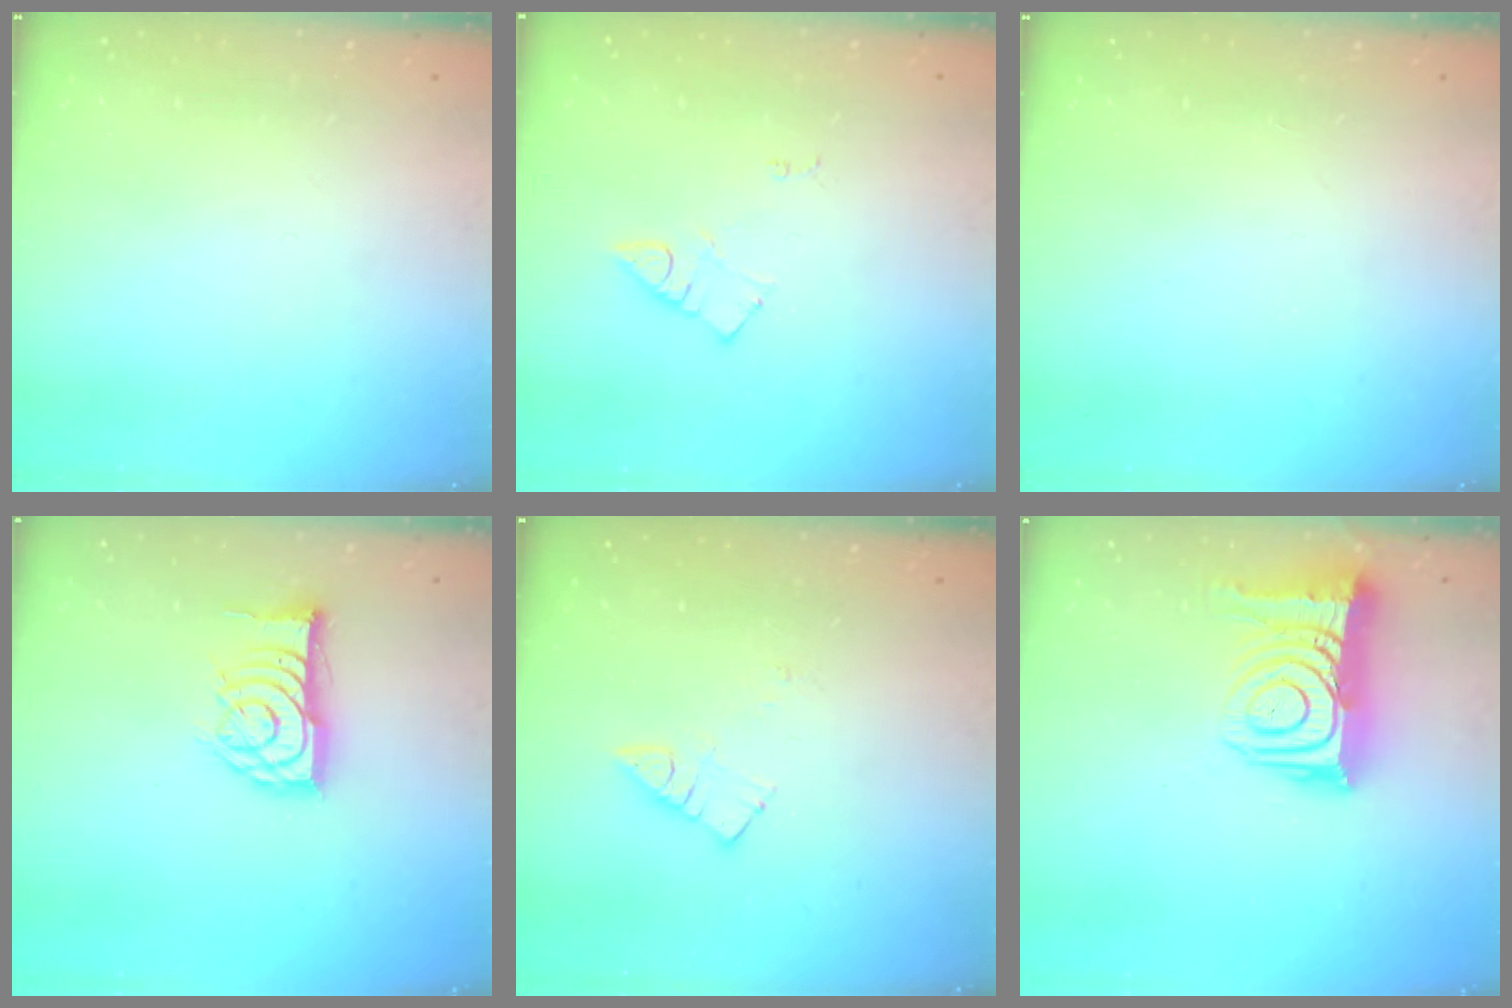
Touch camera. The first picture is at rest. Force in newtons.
{"total": 4.5, "press": 4.4, "slide": 0.7}
{"total": 2.8, "press": 2.8, "slide": 0.4}
{"total": 13.1, "press": 13.1, "slide": 0.5}
{"total": 4.1, "press": 4.1, "slide": 0.2}
{"total": 15.7, "press": 15.6, "slide": 1.2}